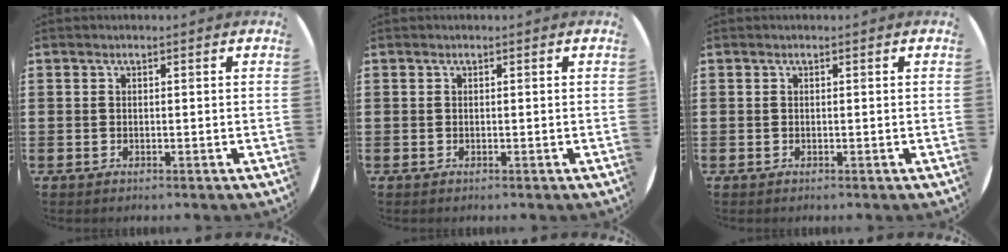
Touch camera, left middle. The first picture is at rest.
{"total": 0.0}
{"total": 0.0}